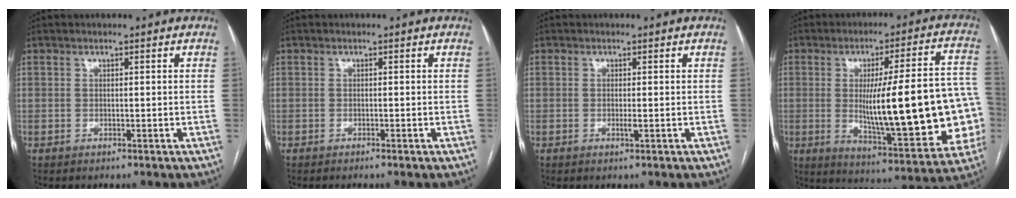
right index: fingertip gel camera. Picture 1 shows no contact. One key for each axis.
{"total": 0.5, "fx": -0.5, "fy": -0.2, "fz": 0.2, "tx": -0.003, "ty": 0.003, "tz": -0.010}
{"total": 0.8, "fx": -0.1, "fy": 0.0, "fz": 0.8, "tx": -0.017, "ty": -0.001, "tz": 0.001}
{"total": 24.6, "fx": -1.8, "fy": 3.8, "fz": 24.3, "tx": -0.281, "ty": 0.018, "tz": -0.011}